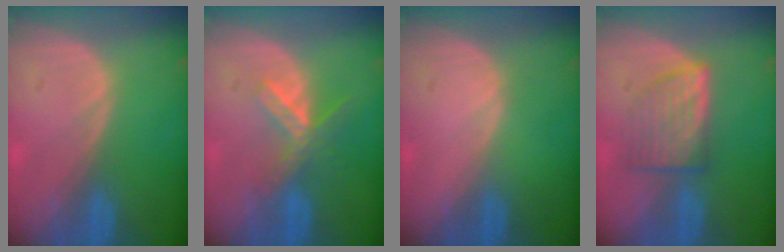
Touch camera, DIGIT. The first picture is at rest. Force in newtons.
{"total": 5.5, "press": 5.0, "slide": 2.3}
{"total": 0.0}
{"total": 6.2, "press": 6.0, "slide": 1.8}